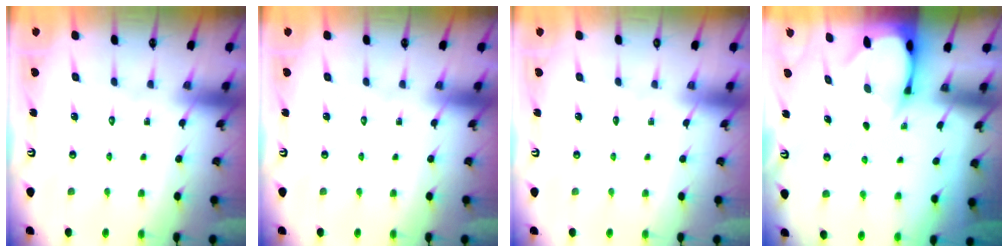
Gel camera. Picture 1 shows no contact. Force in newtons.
{"total": 0.0}
{"total": 0.0}
{"total": 2.7, "press": 2.7, "slide": 0.3}